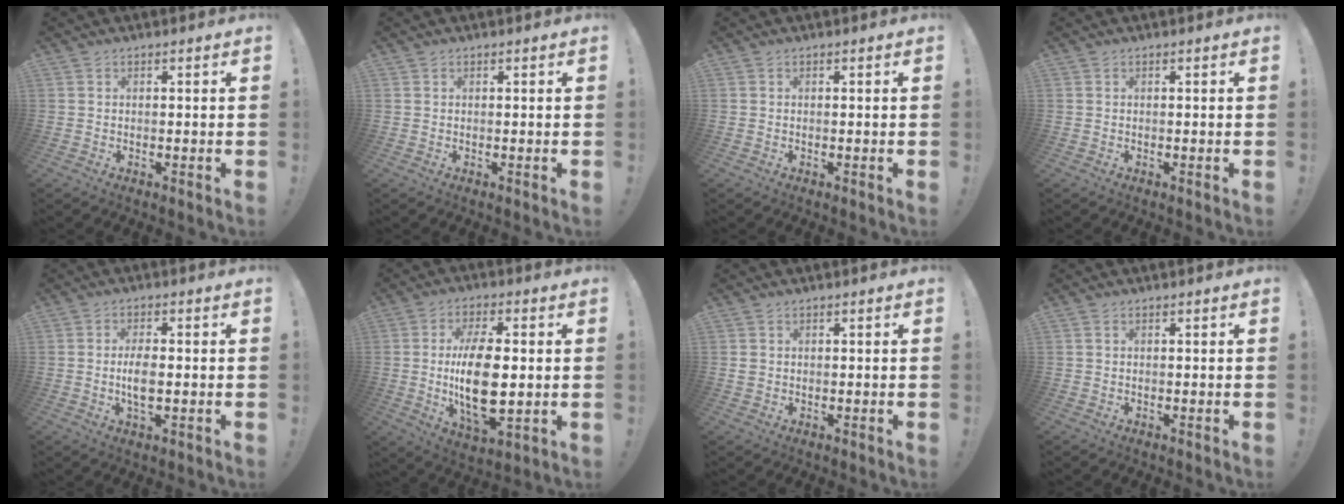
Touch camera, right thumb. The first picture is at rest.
{"total": 0.0}
{"total": 0.0}
{"total": 0.0}
{"total": 5.6, "force": [-0.7, 2.2, 5.1], "torque": [-0.104, -0.006, -0.017]}
{"total": 17.4, "force": [0.0, 8.4, 15.3], "torque": [-0.285, -0.015, -0.004]}
{"total": 1.2, "force": [0.4, 1.1, 0.5], "torque": [-0.009, 0.004, 0.008]}
{"total": 0.0}